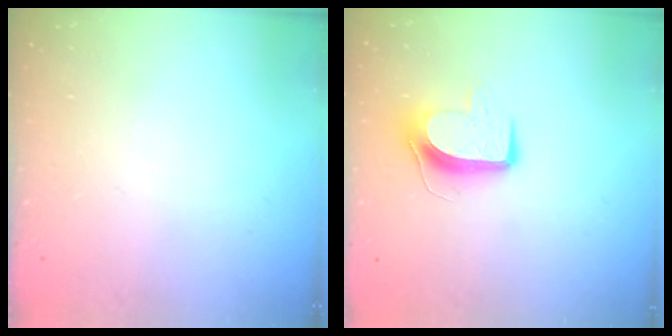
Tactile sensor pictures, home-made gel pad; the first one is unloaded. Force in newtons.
{"total": 9.1, "press": 9.1, "slide": 0.1}